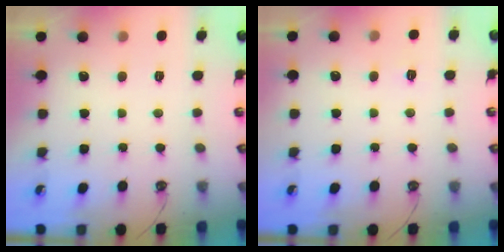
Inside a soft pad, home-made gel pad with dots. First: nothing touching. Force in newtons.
{"total": 3.6, "press": 3.6, "slide": 0.4}